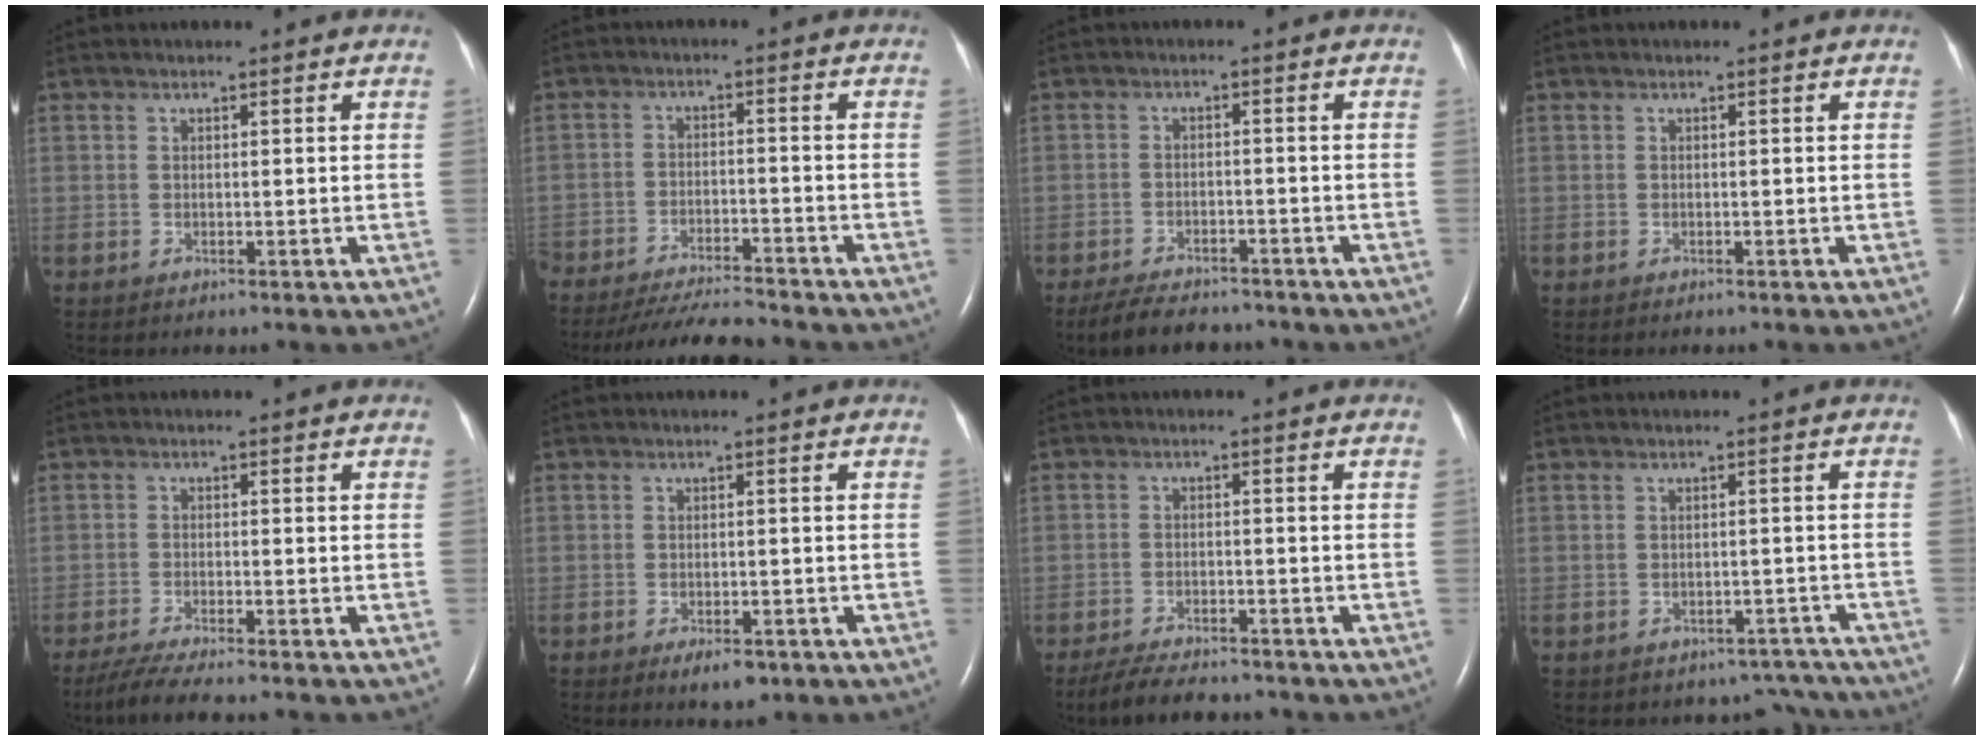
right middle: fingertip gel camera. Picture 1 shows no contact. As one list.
[{"total": 11.1, "force": [-10.4, 0.8, 3.8], "torque": [-0.058, -0.021, -0.163]}, {"total": 8.3, "force": [-7.2, 2.4, 3.2], "torque": [-0.055, -0.012, -0.110]}, {"total": 0.0}, {"total": 5.9, "force": [-5.0, -0.2, 3.3], "torque": [-0.060, -0.019, -0.086]}, {"total": 3.1, "force": [-1.9, 1.2, 2.2], "torque": [-0.038, -0.004, -0.021]}, {"total": 8.2, "force": [-7.2, 2.2, 3.2], "torque": [-0.056, -0.013, -0.111]}, {"total": 6.0, "force": [-5.2, 2.9, -0.6], "torque": [0.023, 0.029, -0.051]}]